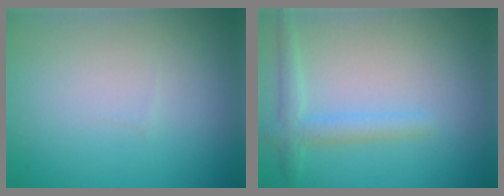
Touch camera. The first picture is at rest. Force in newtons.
{"total": 2.4, "press": 2.4, "slide": 0.0}